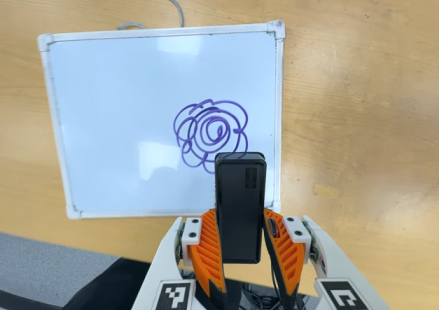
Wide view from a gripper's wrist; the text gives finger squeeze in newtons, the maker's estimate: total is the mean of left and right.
{"total": 4.7, "left": 3.3, "right": 6.1}